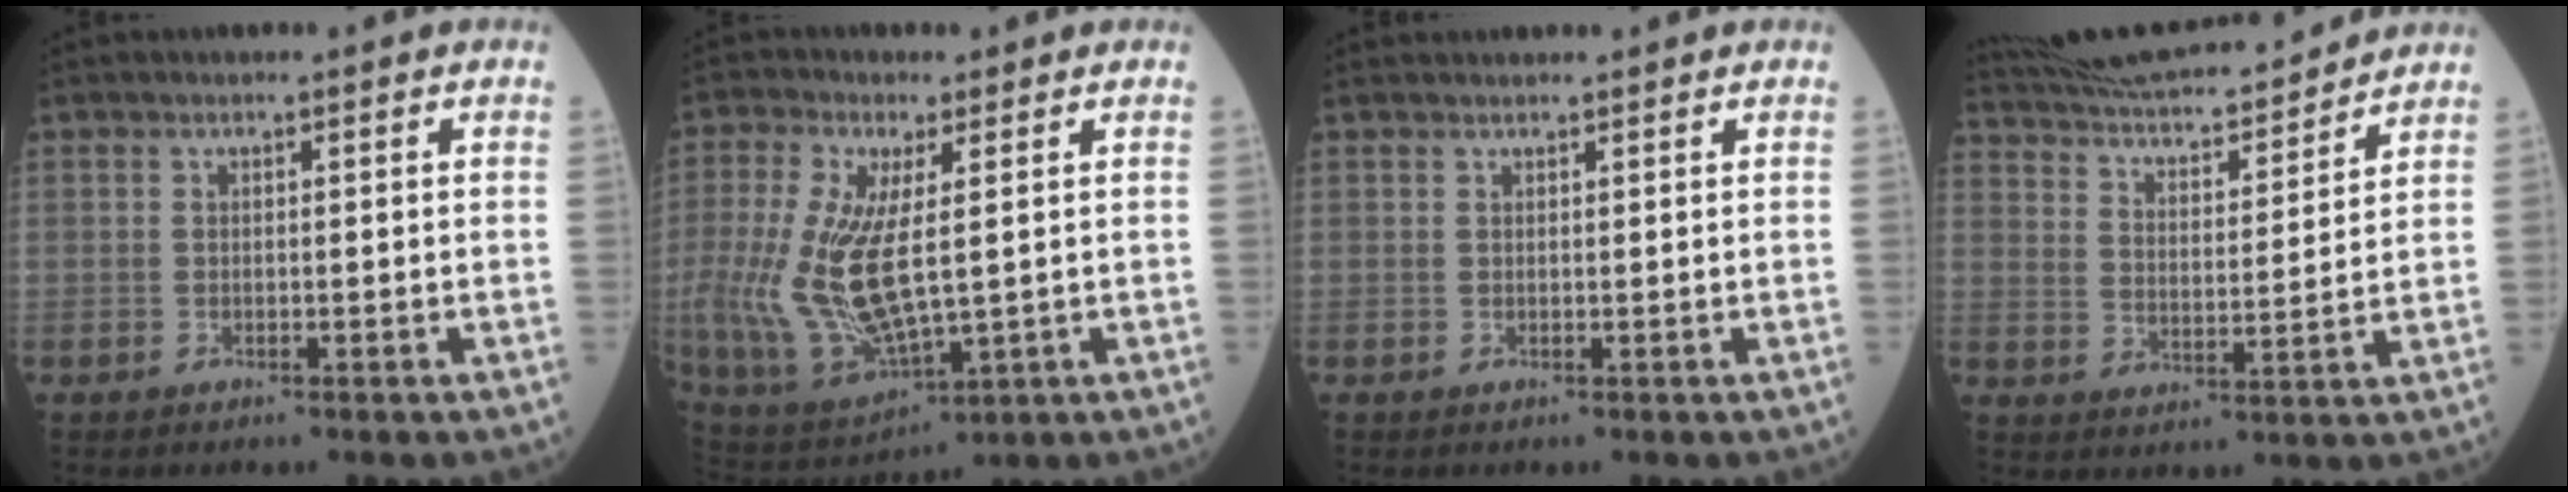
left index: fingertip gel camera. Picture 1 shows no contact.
{"total": 13.3, "force": [0.4, 4.6, 12.5], "torque": [-0.280, -0.011, 0.028]}
{"total": 2.3, "force": [2.3, 0.0, 0.5], "torque": [-0.004, 0.019, 0.030]}
{"total": 19.6, "force": [18.4, 2.4, 6.3], "torque": [-0.108, 0.012, 0.285]}